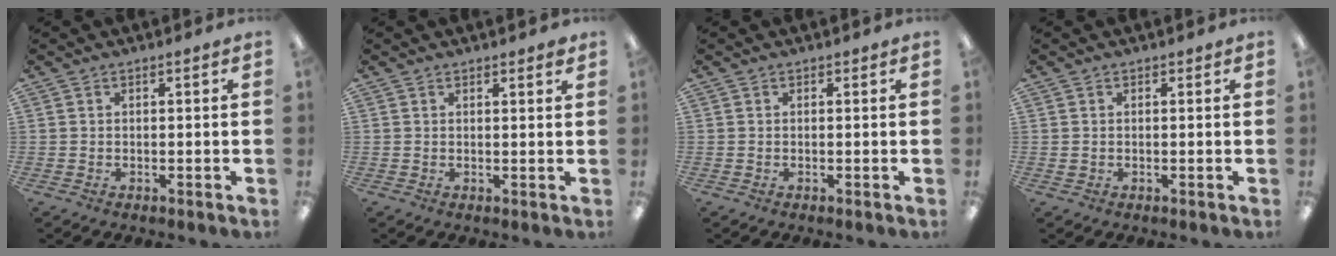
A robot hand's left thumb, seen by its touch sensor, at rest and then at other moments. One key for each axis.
{"total": 1.2, "fx": 1.2, "fy": 0.3, "fz": 0.3, "tx": 0.001, "ty": -0.003, "tz": 0.019}
{"total": 0.0}
{"total": 0.8, "fx": 0.3, "fy": 0.7, "fz": 0.1, "tx": -0.001, "ty": 0.005, "tz": 0.004}